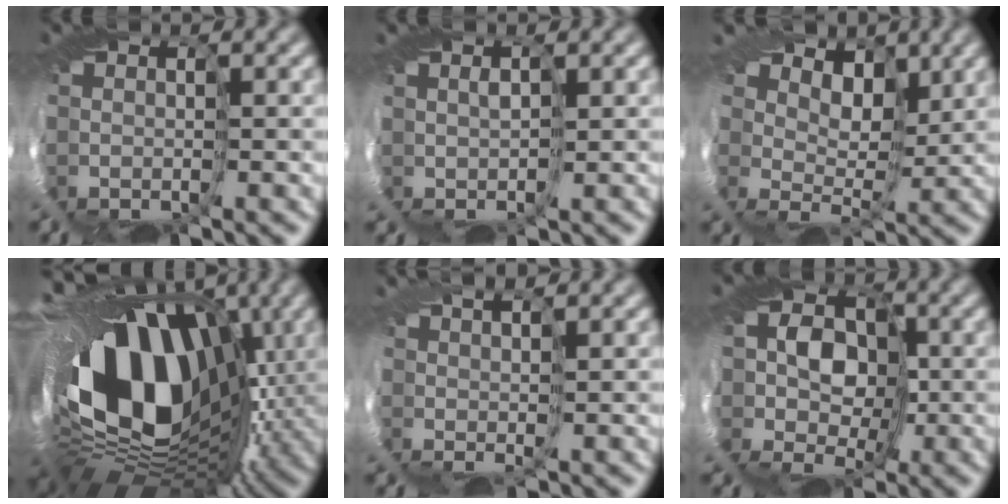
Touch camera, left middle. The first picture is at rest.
{"total": 2.0, "force": [0.9, -1.6, -0.9], "torque": [0.013, 0.016, 0.005]}
{"total": 4.8, "force": [4.4, 1.5, 1.3], "torque": [-0.012, 0.016, 0.043]}
{"total": 17.0, "force": [1.5, 11.0, 12.9], "torque": [-0.211, -0.045, 0.004]}
{"total": 3.4, "force": [0.9, -3.0, -1.2], "torque": [0.030, 0.004, -0.007]}
{"total": 5.3, "force": [0.2, 4.4, 2.9], "torque": [-0.011, 0.019, -0.044]}